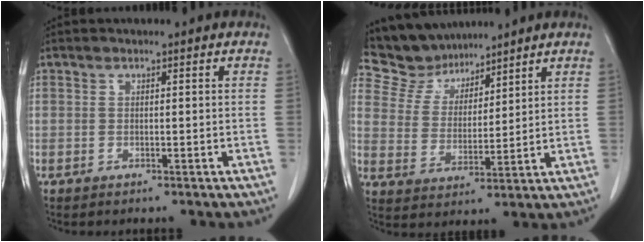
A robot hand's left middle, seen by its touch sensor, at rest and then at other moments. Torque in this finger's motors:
{"motor_torque": [0.06, -0.17, 0.02, -0.05]}